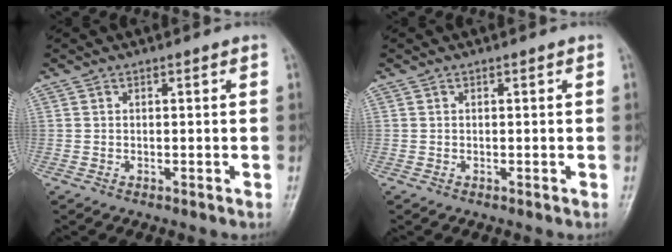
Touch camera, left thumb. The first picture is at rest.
{"total": 0.0}